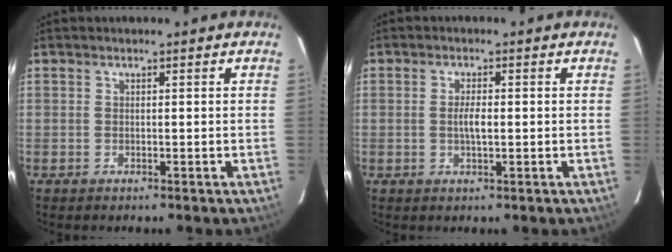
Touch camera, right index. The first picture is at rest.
{"total": 2.5, "force": [-0.2, 0.8, 2.4], "torque": [-0.046, 0.000, -0.003]}